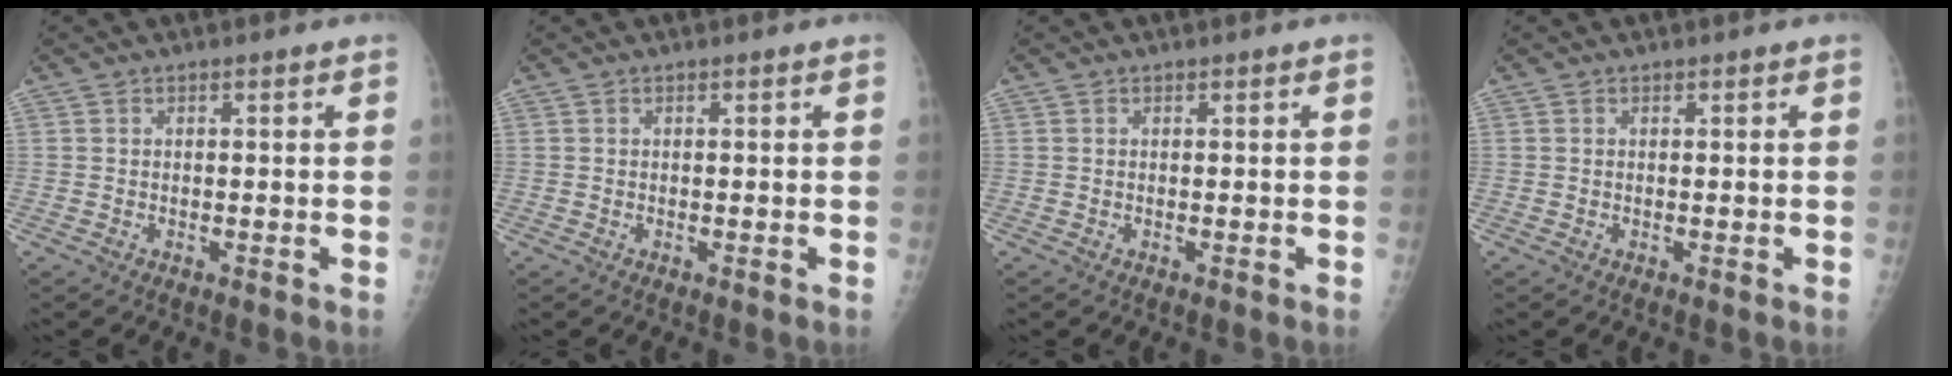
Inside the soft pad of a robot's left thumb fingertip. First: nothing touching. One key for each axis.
{"total": 0.0}
{"total": 0.0}
{"total": 0.0}